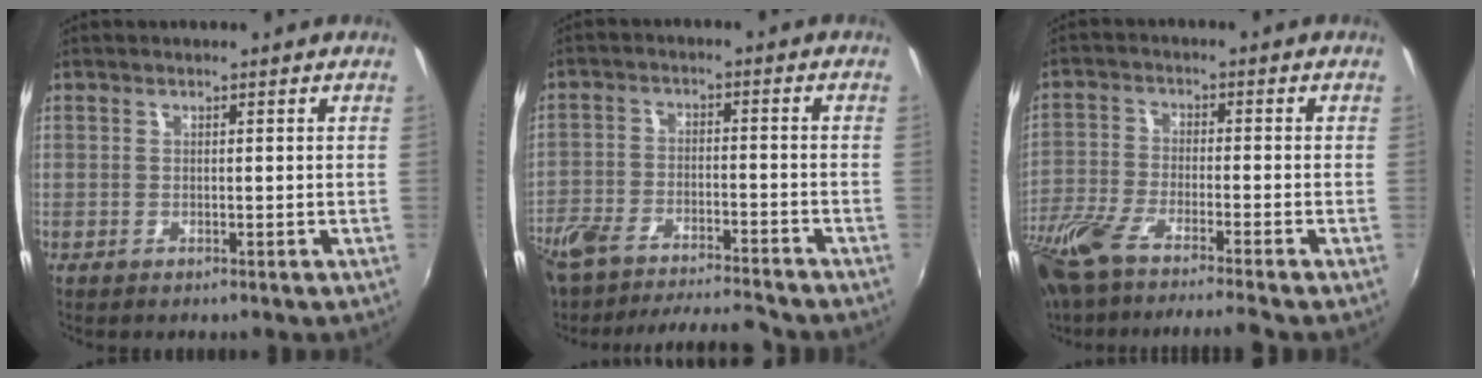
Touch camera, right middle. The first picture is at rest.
{"total": 14.8, "force": [-13.3, 3.1, 5.9], "torque": [-0.138, -0.009, -0.214]}
{"total": 13.6, "force": [-11.2, 0.9, 7.7], "torque": [-0.179, -0.043, -0.208]}